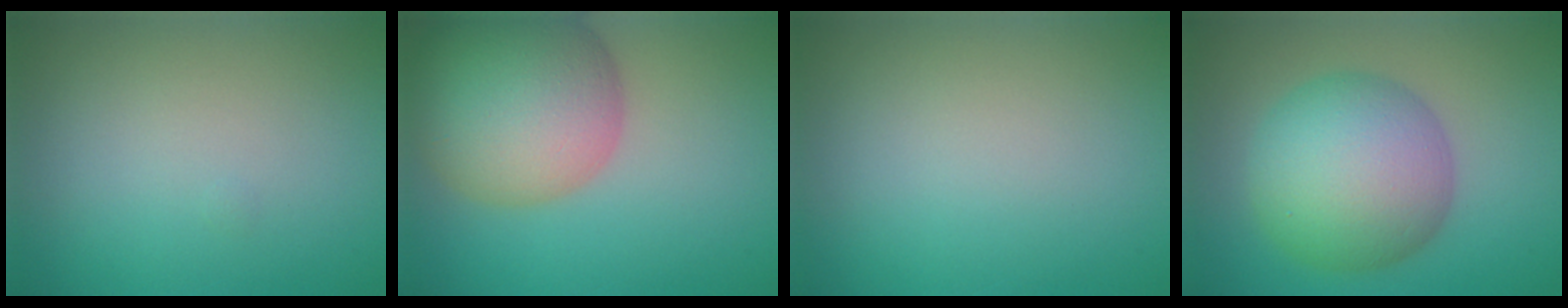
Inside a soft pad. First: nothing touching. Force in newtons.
{"total": 11.8, "press": 11.8, "slide": 0.7}
{"total": 0.0}
{"total": 9.8, "press": 9.8, "slide": 0.1}